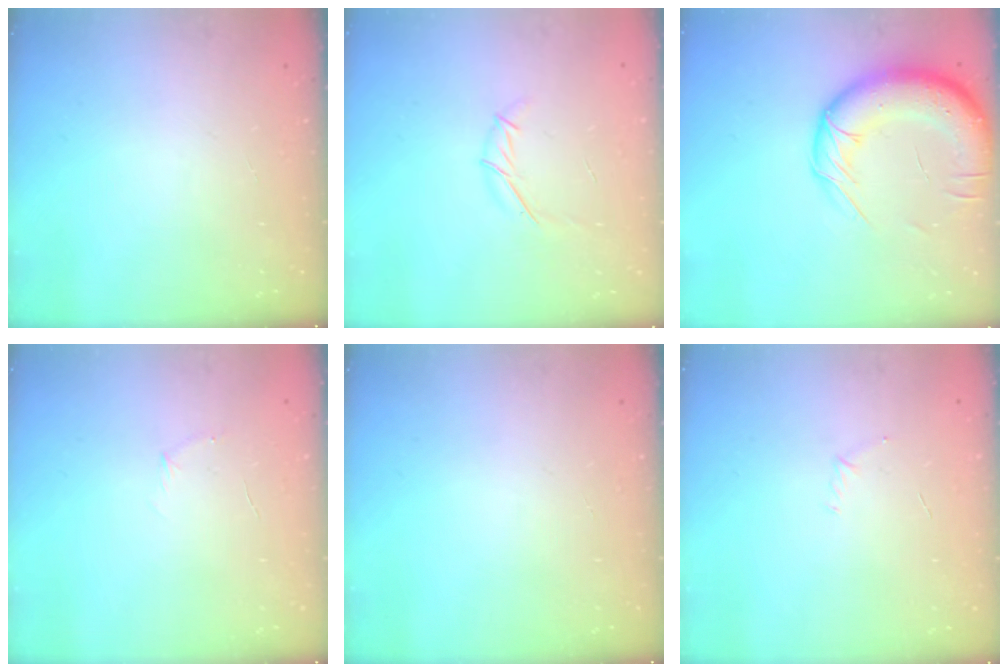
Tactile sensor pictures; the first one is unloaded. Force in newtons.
{"total": 5.6, "press": 5.5, "slide": 0.6}
{"total": 17.4, "press": 16.9, "slide": 3.9}
{"total": 3.6, "press": 3.4, "slide": 1.1}
{"total": 0.0}
{"total": 3.1, "press": 2.9, "slide": 0.9}